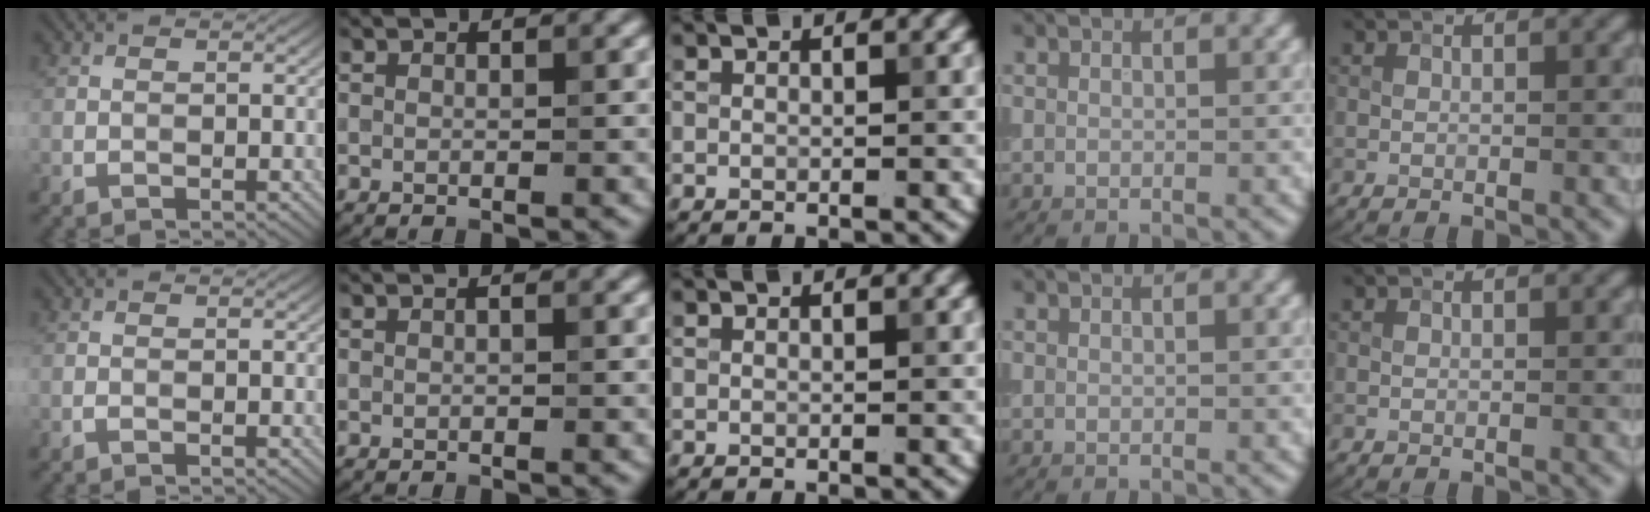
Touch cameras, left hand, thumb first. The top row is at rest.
{}